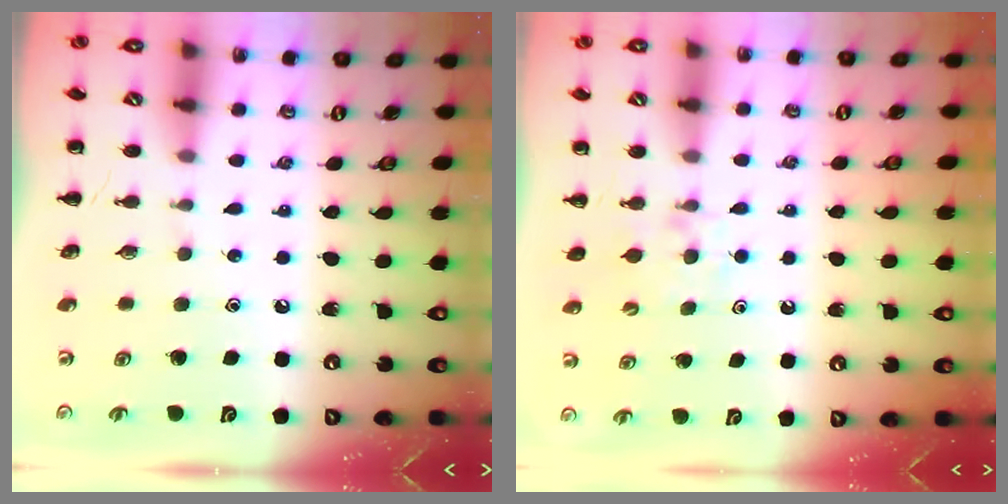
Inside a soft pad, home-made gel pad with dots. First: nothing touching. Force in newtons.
{"total": 4.7, "press": 4.4, "slide": 1.4}